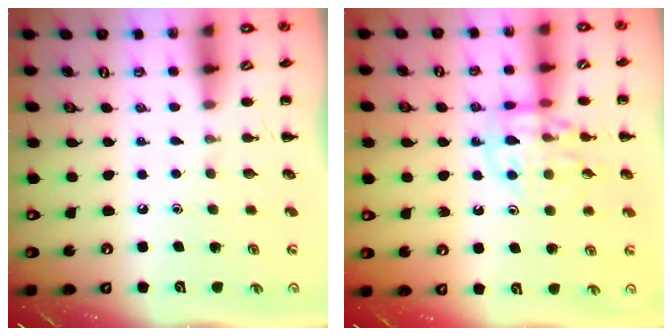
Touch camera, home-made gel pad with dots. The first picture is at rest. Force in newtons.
{"total": 13.6, "press": 13.6, "slide": 1.5}